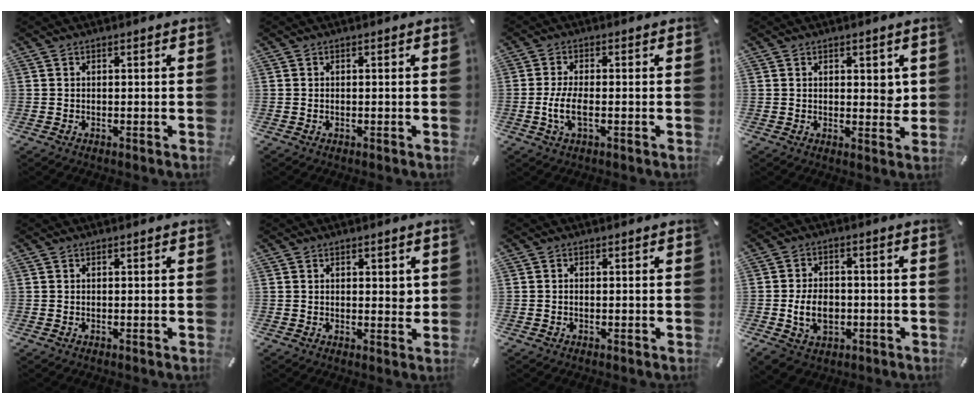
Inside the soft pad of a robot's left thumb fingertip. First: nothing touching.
{"total": 0.5, "force": [-0.1, 0.2, 0.5], "torque": [-0.010, -0.001, -0.001]}
{"total": 5.9, "force": [-1.3, 2.1, 5.4], "torque": [-0.118, -0.009, -0.026]}
{"total": 3.6, "force": [1.4, 2.3, 2.3], "torque": [-0.009, -0.012, 0.016]}
{"total": 0.0}
{"total": 2.7, "force": [0.8, 1.6, 2.0], "torque": [-0.017, -0.006, 0.009]}
{"total": 0.7, "force": [-0.2, 0.4, 0.5], "torque": [-0.012, 0.000, -0.004]}
{"total": 9.1, "force": [-1.8, 7.0, 5.5], "torque": [-0.114, 0.006, -0.033]}